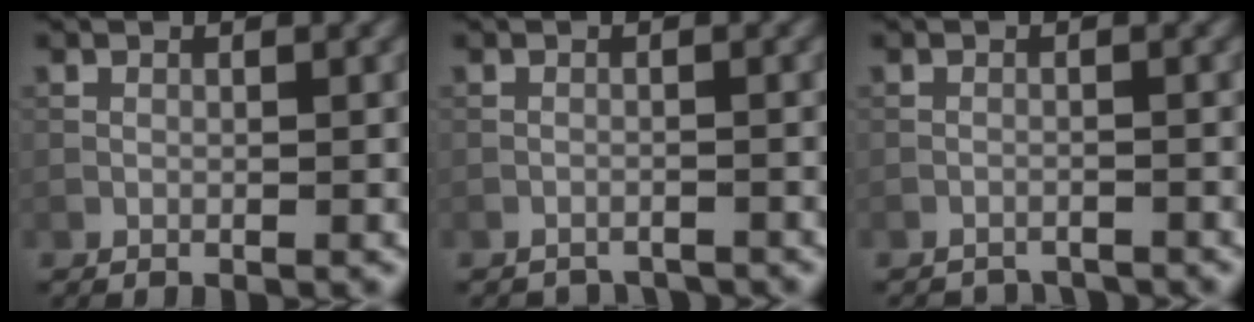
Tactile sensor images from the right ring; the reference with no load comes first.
{"total": 2.9, "force": [-2.9, 0.4, 0.1], "torque": [-0.007, -0.002, -0.042]}
{"total": 3.4, "force": [-3.4, 0.4, 0.2], "torque": [-0.008, -0.006, -0.049]}